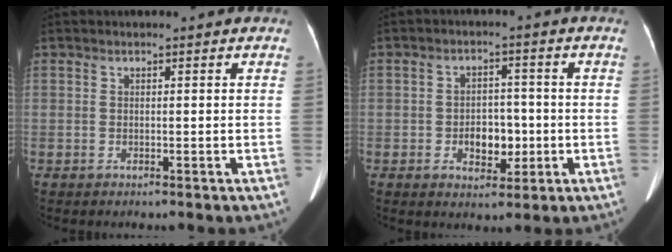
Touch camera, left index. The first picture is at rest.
{"total": 5.2, "force": [-1.2, 3.4, 3.8], "torque": [-0.059, 0.008, -0.013]}